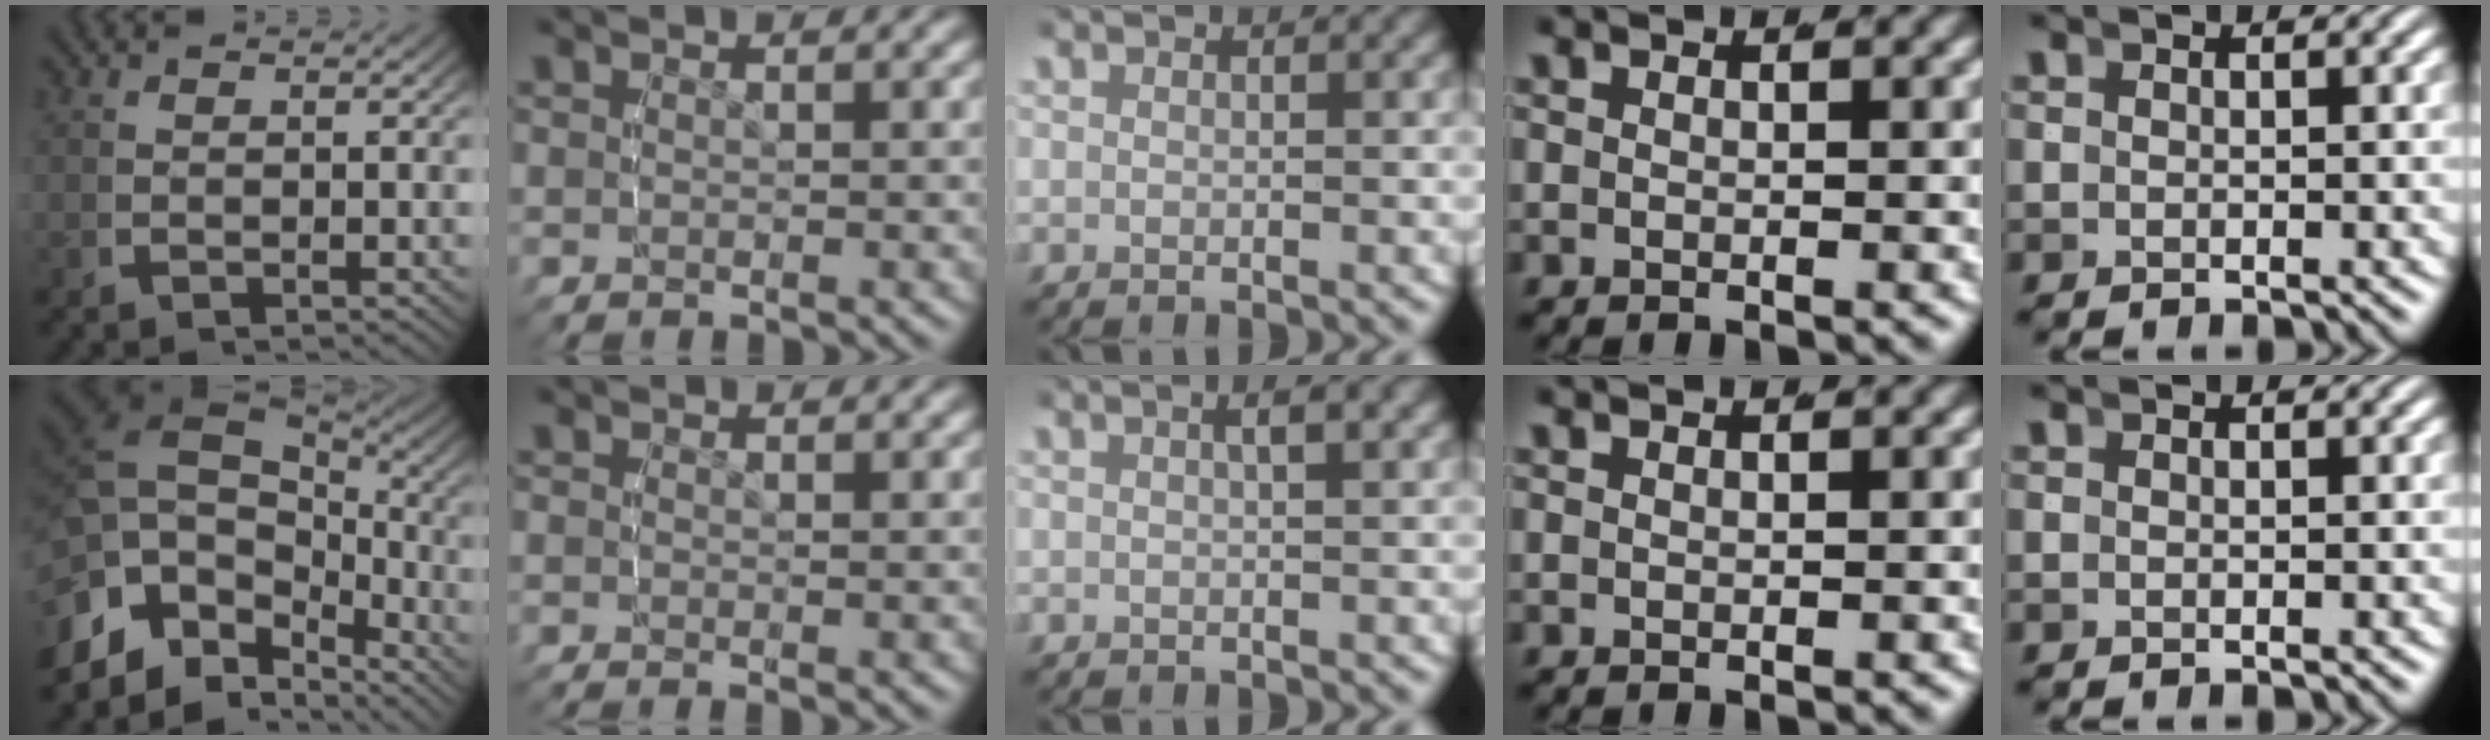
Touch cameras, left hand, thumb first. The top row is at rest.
{"thumb": {"total": 14.4, "force": [-1.2, 9.8, 10.5], "torque": [-0.231, -0.045, 0.000]}, "middle": {"total": 1.3, "force": [0.4, 0.1, 1.2], "torque": [-0.015, 0.012, 0.005]}}